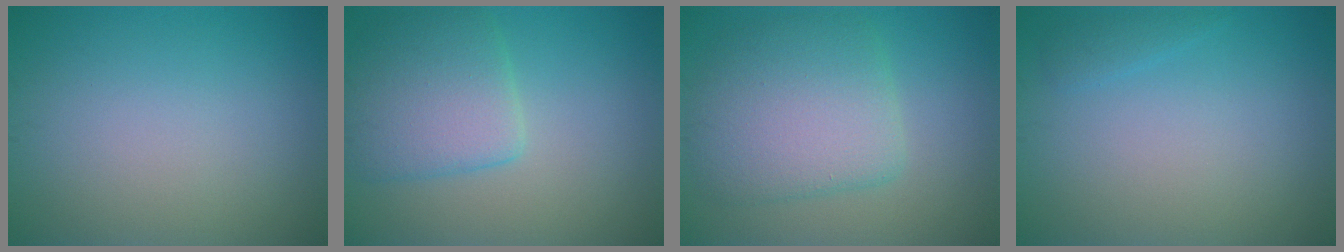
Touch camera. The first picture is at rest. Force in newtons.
{"total": 5.0, "press": 5.0, "slide": 0.3}
{"total": 6.4, "press": 6.4, "slide": 0.2}
{"total": 0.9, "press": 0.9, "slide": 0.1}